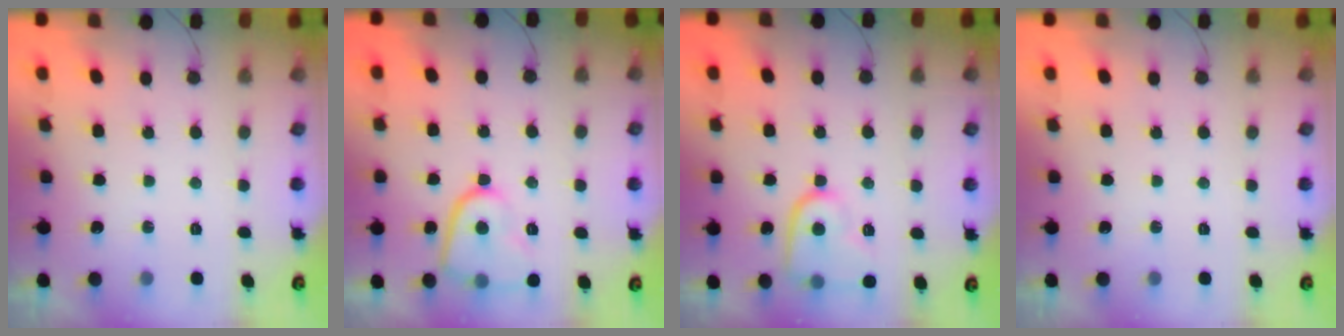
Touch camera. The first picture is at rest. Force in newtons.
{"total": 11.7, "press": 11.6, "slide": 1.4}
{"total": 10.4, "press": 10.4, "slide": 0.4}
{"total": 0.0}